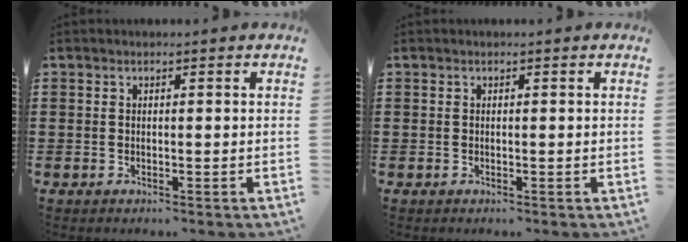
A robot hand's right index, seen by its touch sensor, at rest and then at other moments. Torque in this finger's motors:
{"motor_torque": [-0.02, 0.02, 0.00, 0.00]}